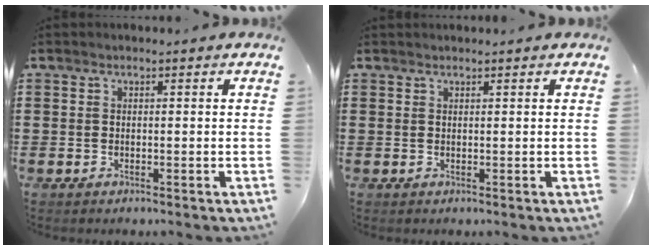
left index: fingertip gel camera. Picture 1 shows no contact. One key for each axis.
{"total": 0.6, "fx": 0.6, "fy": 0.0, "fz": 0.1, "tx": -0.003, "ty": -0.001, "tz": 0.013}